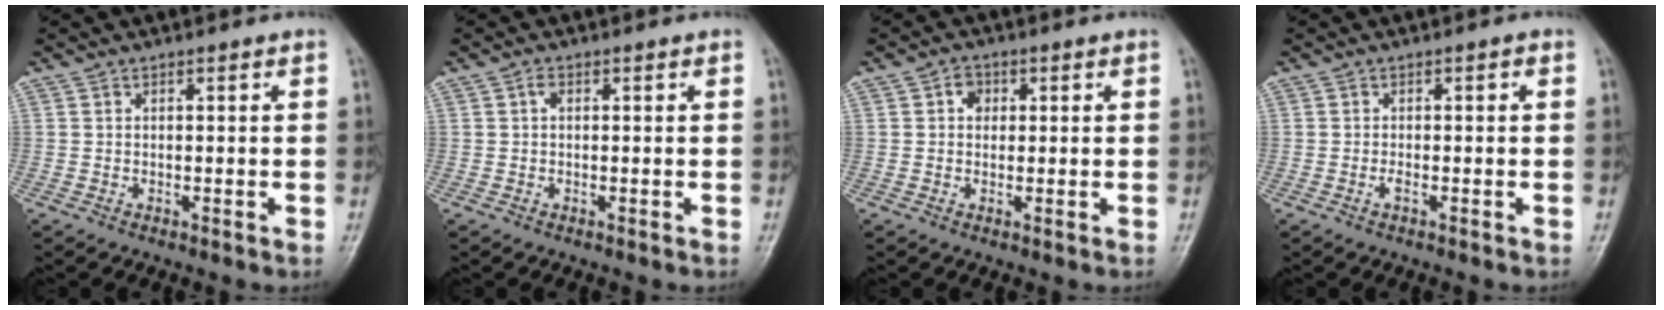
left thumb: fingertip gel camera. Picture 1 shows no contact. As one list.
[{"total": 1.3, "force": [0.1, 0.9, 0.9], "torque": [-0.007, 0.004, -0.003]}, {"total": 2.8, "force": [0.5, 2.4, 1.3], "torque": [0.000, 0.004, 0.002]}, {"total": 1.7, "force": [-0.5, 0.7, 1.4], "torque": [-0.023, 0.006, -0.011]}]